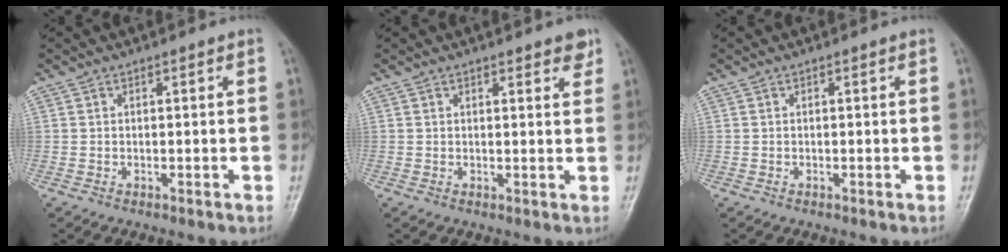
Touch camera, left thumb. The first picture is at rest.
{"total": 3.0, "force": [2.2, 1.1, 1.7], "torque": [-0.004, -0.010, 0.025]}
{"total": 0.0}